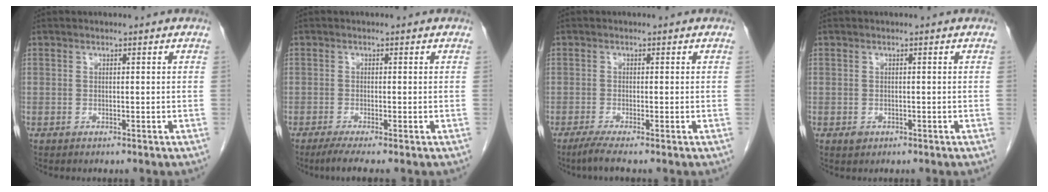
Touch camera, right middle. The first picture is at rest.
{"total": 3.2, "force": [-2.2, -0.3, 2.3], "torque": [-0.045, -0.012, -0.043]}
{"total": 2.6, "force": [-1.8, -0.4, 1.8], "torque": [-0.044, -0.011, -0.040]}
{"total": 0.7, "force": [-0.2, 0.6, 0.3], "torque": [-0.006, 0.000, 0.001]}